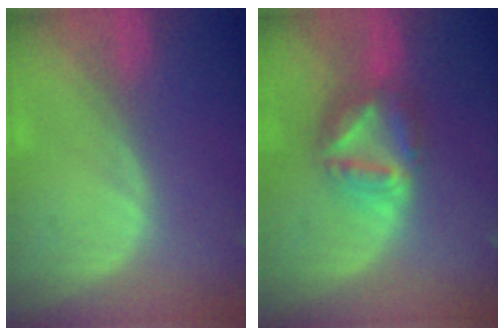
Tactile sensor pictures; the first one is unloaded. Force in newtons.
{"total": 7.7, "press": 6.6, "slide": 4.0}